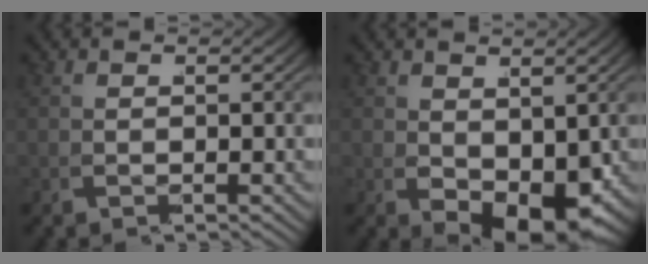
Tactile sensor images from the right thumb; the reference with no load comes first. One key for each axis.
{"total": 5.5, "fx": -1.0, "fy": 3.1, "fz": 4.5, "tx": -0.087, "ty": -0.025, "tz": -0.001}